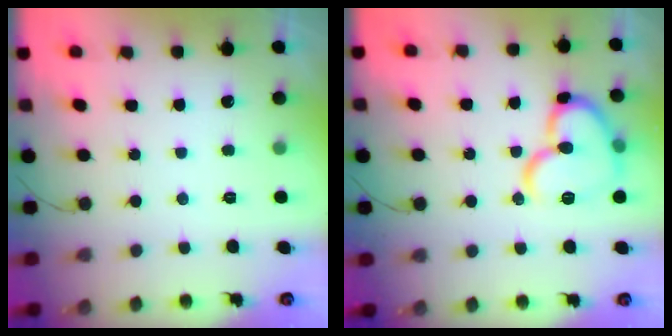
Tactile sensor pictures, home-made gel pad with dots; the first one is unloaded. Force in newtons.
{"total": 15.9, "press": 15.8, "slide": 1.7}